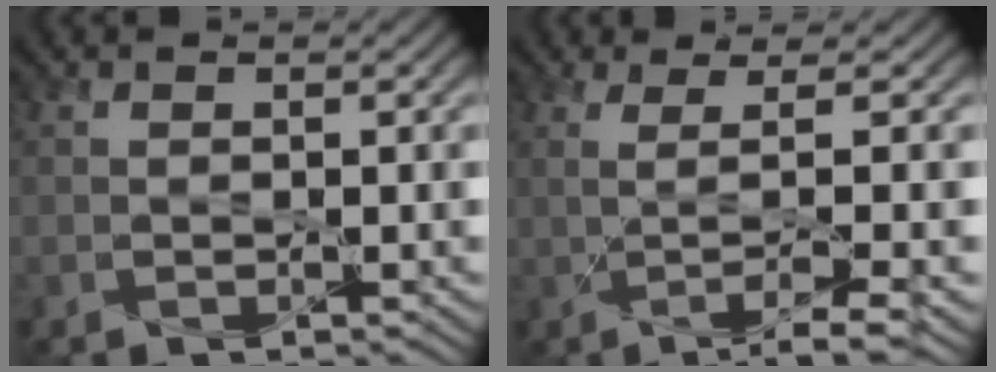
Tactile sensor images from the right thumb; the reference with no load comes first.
{"total": 4.6, "force": [0.0, 0.3, 4.6], "torque": [-0.088, 0.005, 0.000]}